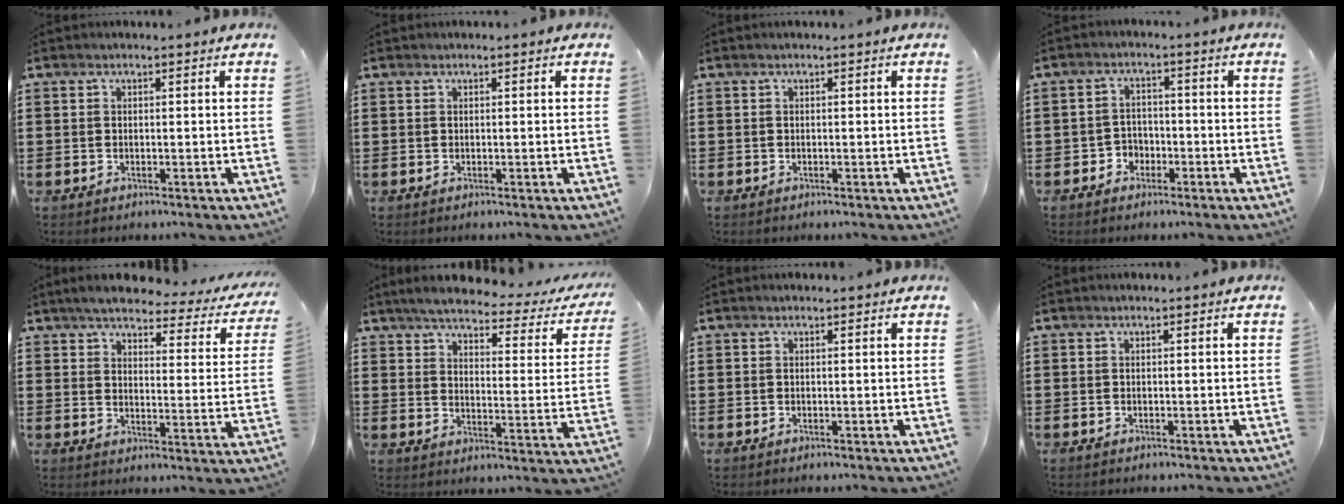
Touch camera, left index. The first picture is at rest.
{"total": 0.0}
{"total": 0.0}
{"total": 2.8, "force": [-1.9, 2.0, 0.3], "torque": [-0.015, 0.006, -0.043]}
{"total": 4.4, "force": [4.0, 0.5, 1.9], "torque": [-0.059, -0.022, 0.063]}
{"total": 4.0, "force": [3.6, 0.1, 1.7], "torque": [-0.057, -0.025, 0.055]}
{"total": 0.0}
{"total": 0.0}